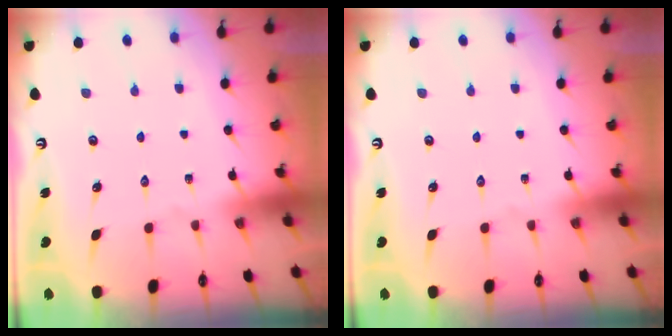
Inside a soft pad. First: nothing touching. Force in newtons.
{"total": 0.0}